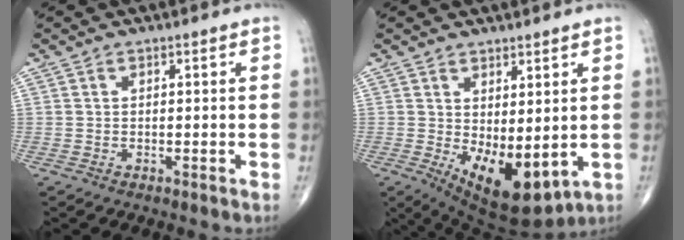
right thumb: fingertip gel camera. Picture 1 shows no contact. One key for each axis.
{"total": 11.4, "fx": -1.1, "fy": 5.3, "fz": 10.1, "tx": -0.147, "ty": -0.021, "tz": 0.007}